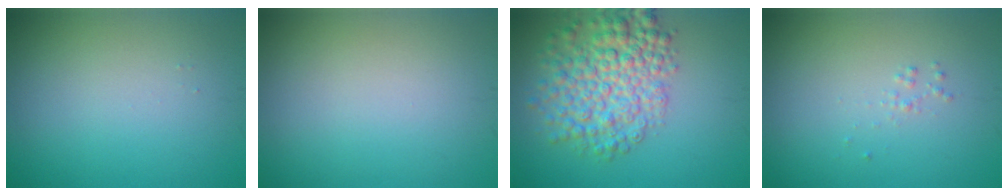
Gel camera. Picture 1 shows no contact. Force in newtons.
{"total": 0.0}
{"total": 7.0, "press": 7.0, "slide": 0.2}
{"total": 0.5, "press": 0.5, "slide": 0.0}